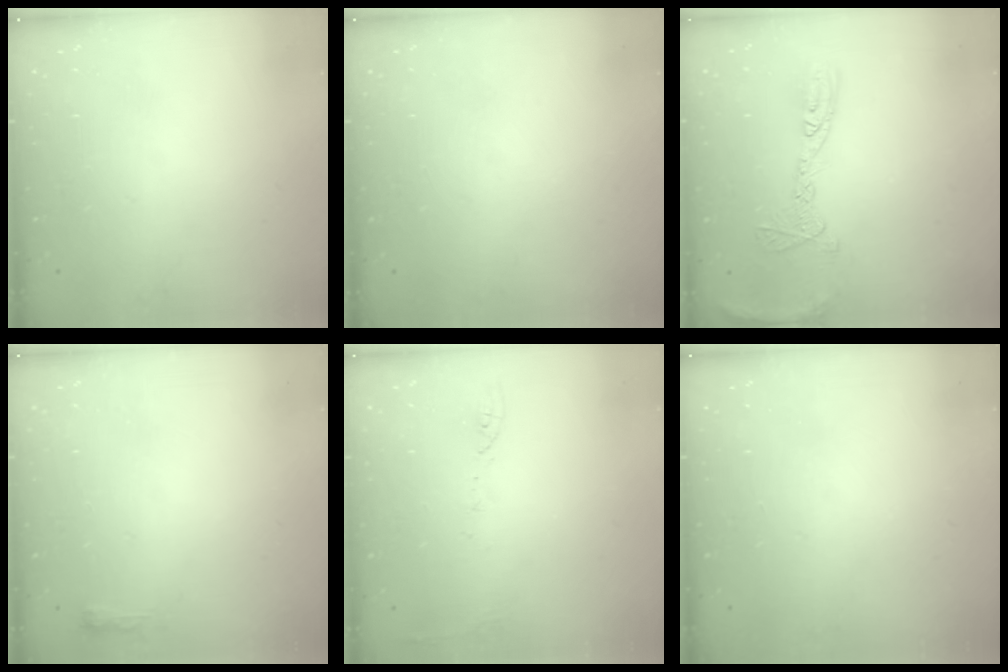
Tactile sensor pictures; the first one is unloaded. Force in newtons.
{"total": 0.0}
{"total": 12.9, "press": 12.8, "slide": 1.2}
{"total": 9.8, "press": 2.8, "slide": 9.4}
{"total": 5.8, "press": 5.7, "slide": 0.9}
{"total": 0.0}